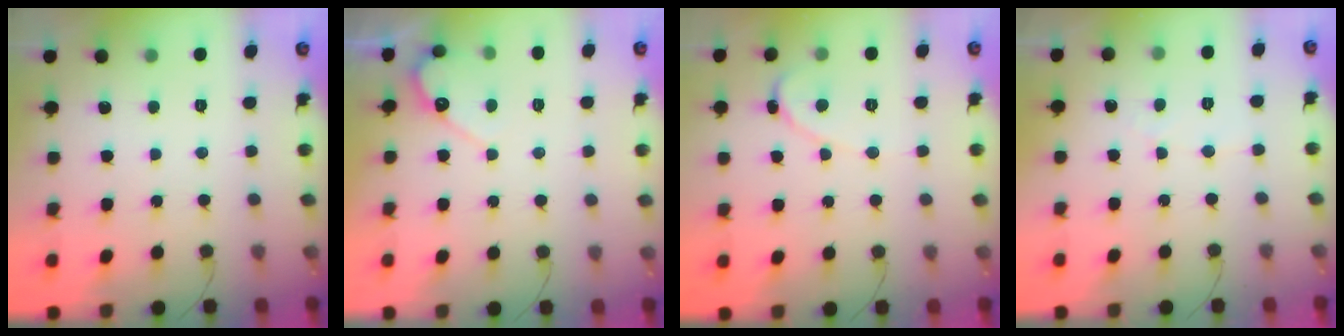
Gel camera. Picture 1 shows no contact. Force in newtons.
{"total": 5.9, "press": 5.9, "slide": 0.3}
{"total": 1.6, "press": 1.6, "slide": 0.0}
{"total": 2.4, "press": 2.4, "slide": 0.2}